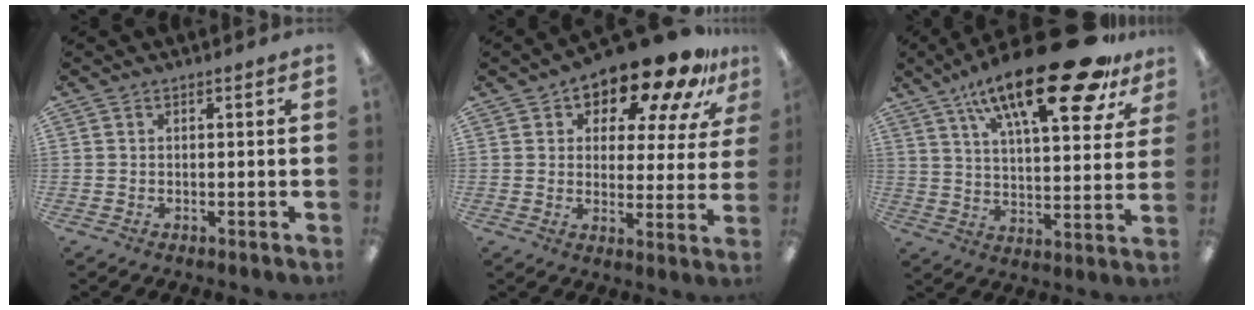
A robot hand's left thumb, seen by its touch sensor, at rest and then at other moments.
{"total": 14.8, "force": [11.9, 5.1, 7.1], "torque": [-0.122, -0.084, 0.204]}
{"total": 24.7, "force": [15.9, 7.4, 17.3], "torque": [-0.271, -0.090, 0.255]}